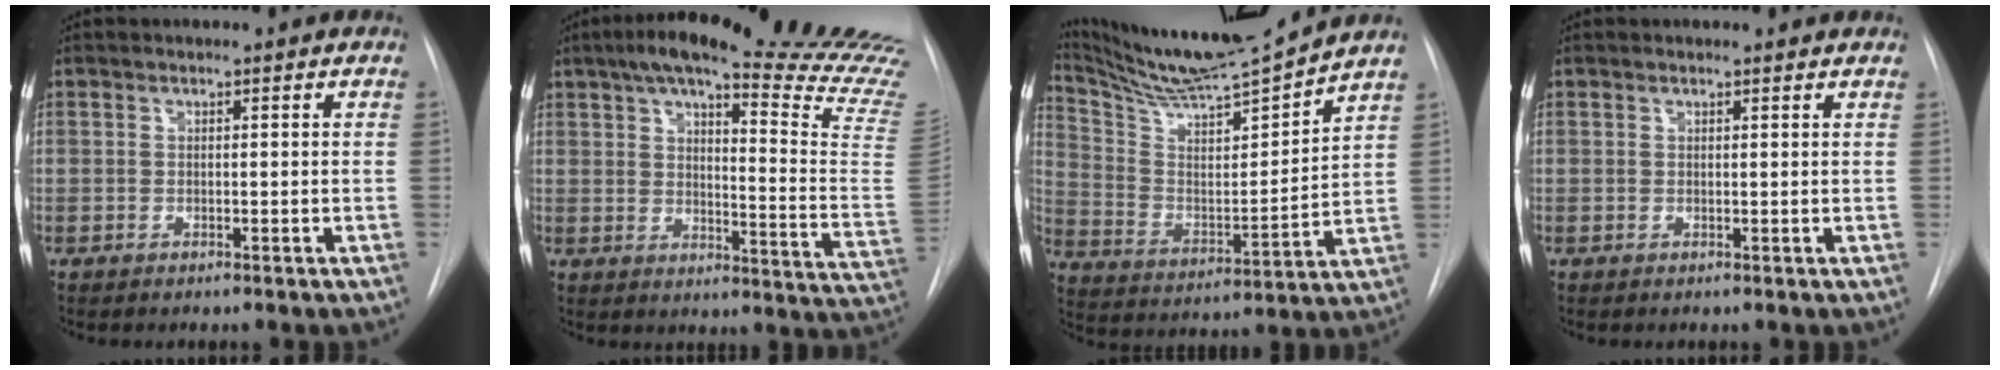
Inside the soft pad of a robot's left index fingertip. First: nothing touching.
{"total": 27.8, "force": [23.1, 0.6, 15.5], "torque": [-0.179, -0.089, 0.276]}
{"total": 16.6, "force": [15.2, -0.9, 6.7], "torque": [-0.126, -0.022, 0.260]}
{"total": 0.0}